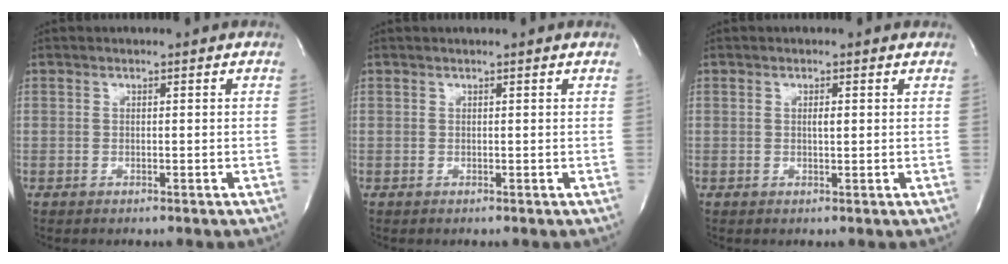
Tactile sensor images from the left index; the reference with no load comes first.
{"total": 1.0, "force": [0.9, -0.1, 0.3], "torque": [-0.009, 0.001, 0.016]}
{"total": 1.2, "force": [0.4, 0.3, 1.1], "torque": [-0.020, 0.002, 0.004]}